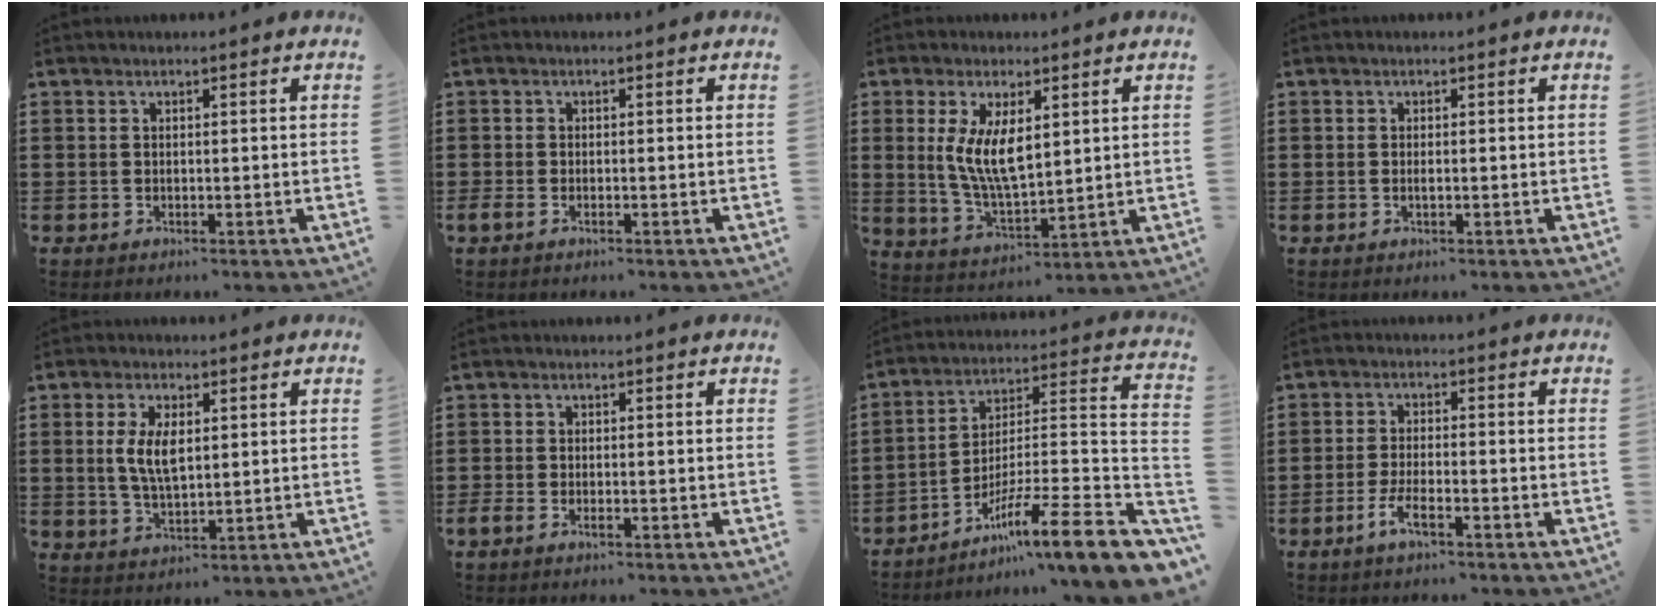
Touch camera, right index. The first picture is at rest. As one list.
[{"total": 0.8, "force": [-0.6, 0.3, 0.5], "torque": [-0.012, -0.002, -0.010]}, {"total": 7.7, "force": [1.6, 3.3, 6.8], "torque": [-0.141, 0.004, 0.028]}, {"total": 0.7, "force": [-0.2, 0.1, 0.6], "torque": [-0.013, -0.004, -0.002]}, {"total": 5.7, "force": [0.9, 2.7, 5.0], "torque": [-0.110, 0.006, 0.013]}, {"total": 1.3, "force": [-0.9, 0.5, 0.8], "torque": [-0.023, -0.003, -0.018]}, {"total": 11.8, "force": [-7.8, 1.0, 8.9], "torque": [-0.131, 0.004, -0.141]}, {"total": 3.8, "force": [-2.5, 0.6, 2.8], "torque": [-0.068, -0.003, -0.053]}]